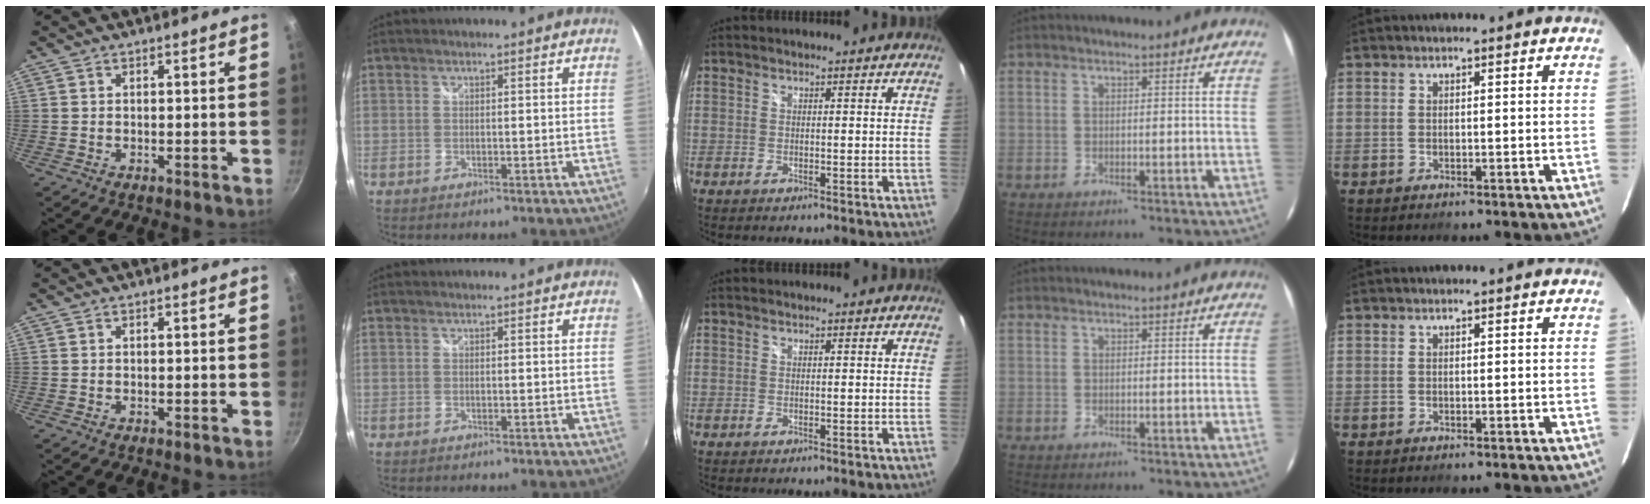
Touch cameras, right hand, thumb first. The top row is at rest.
{}